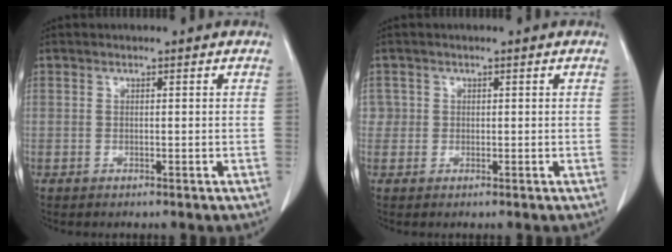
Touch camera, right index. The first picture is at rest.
{"total": 1.6, "force": [0.3, 1.6, -0.1], "torque": [0.017, 0.004, -0.001]}